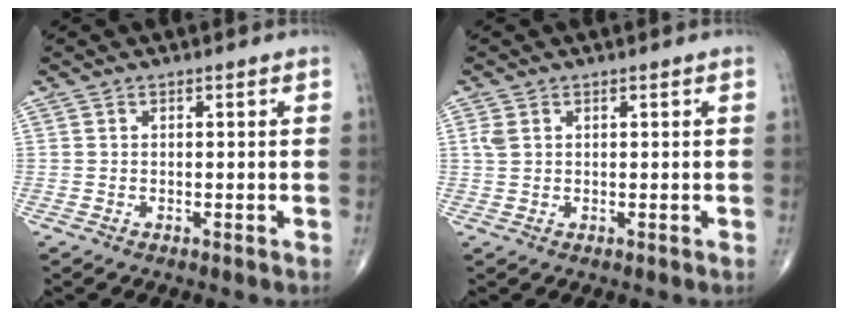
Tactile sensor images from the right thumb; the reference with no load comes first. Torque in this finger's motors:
{"motor_torque": [-0.05, 0.02, 0.19, 0.10, 0.01]}